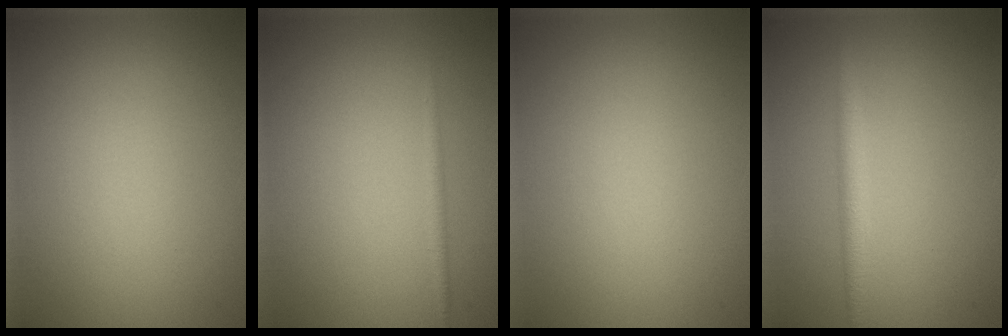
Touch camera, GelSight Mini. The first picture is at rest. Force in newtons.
{"total": 0.8, "press": 0.8, "slide": 0.1}
{"total": 0.0}
{"total": 2.2, "press": 2.2, "slide": 0.0}